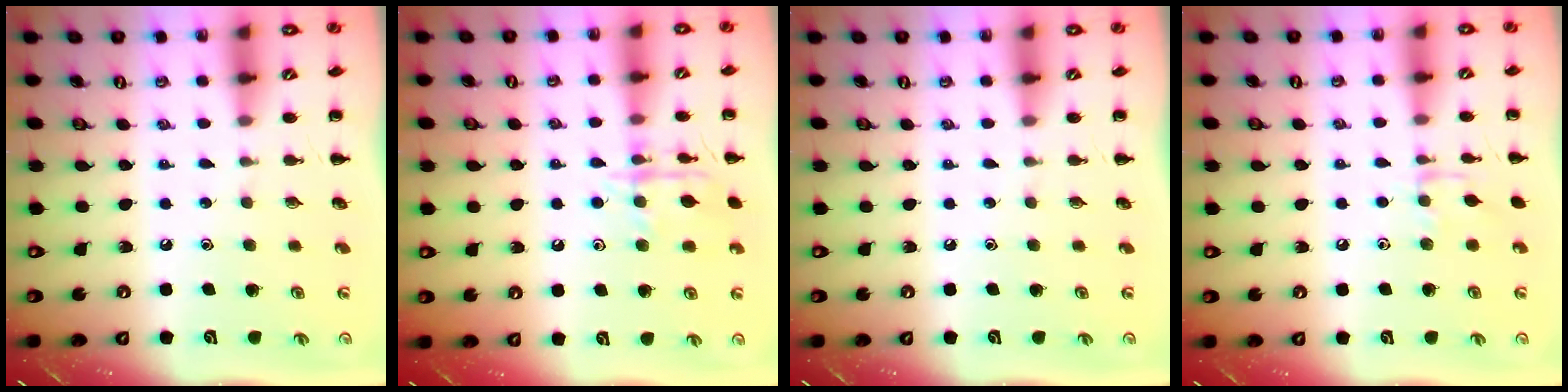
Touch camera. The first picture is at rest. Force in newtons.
{"total": 12.0, "press": 12.0, "slide": 0.7}
{"total": 0.0}
{"total": 6.8, "press": 6.6, "slide": 1.3}